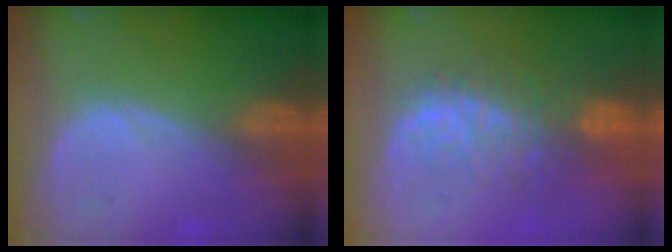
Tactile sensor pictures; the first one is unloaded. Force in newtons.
{"total": 9.4, "press": 8.1, "slide": 4.7}